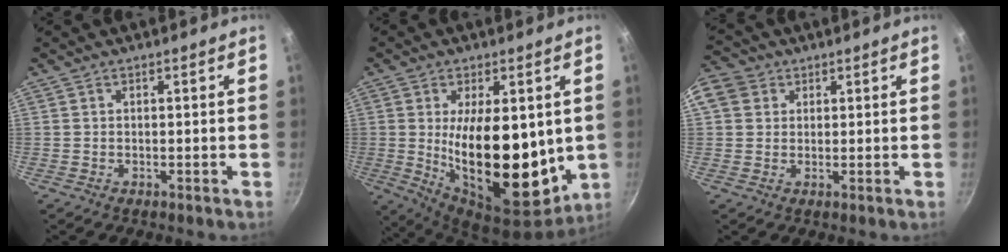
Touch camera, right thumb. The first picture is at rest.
{"total": 21.5, "force": [0.8, 10.6, 18.7], "torque": [-0.275, -0.039, 0.025]}
{"total": 7.4, "force": [2.4, 6.3, 3.1], "torque": [-0.048, 0.008, 0.034]}